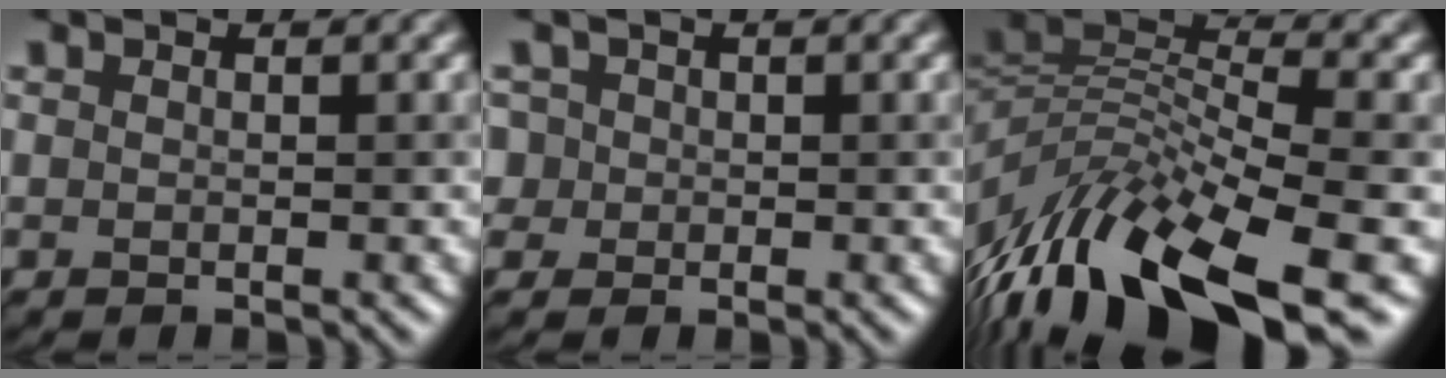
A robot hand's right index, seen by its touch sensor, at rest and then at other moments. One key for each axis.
{"total": 3.4, "fx": 1.0, "fy": 3.1, "fz": 1.2, "tx": -0.019, "ty": 0.023, "tz": 0.004}
{"total": 12.0, "fx": -5.6, "fy": 4.6, "fz": 9.5, "tx": -0.177, "ty": 0.005, "tz": -0.098}